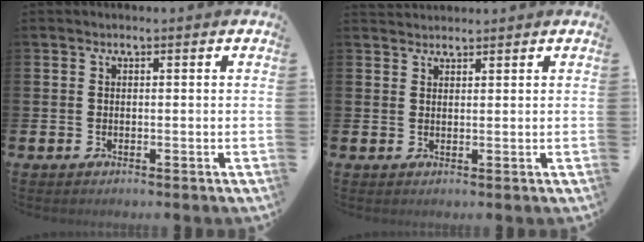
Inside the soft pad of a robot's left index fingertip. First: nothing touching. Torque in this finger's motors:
{"motor_torque": [-0.68, -1.46, -0.47, -0.01]}